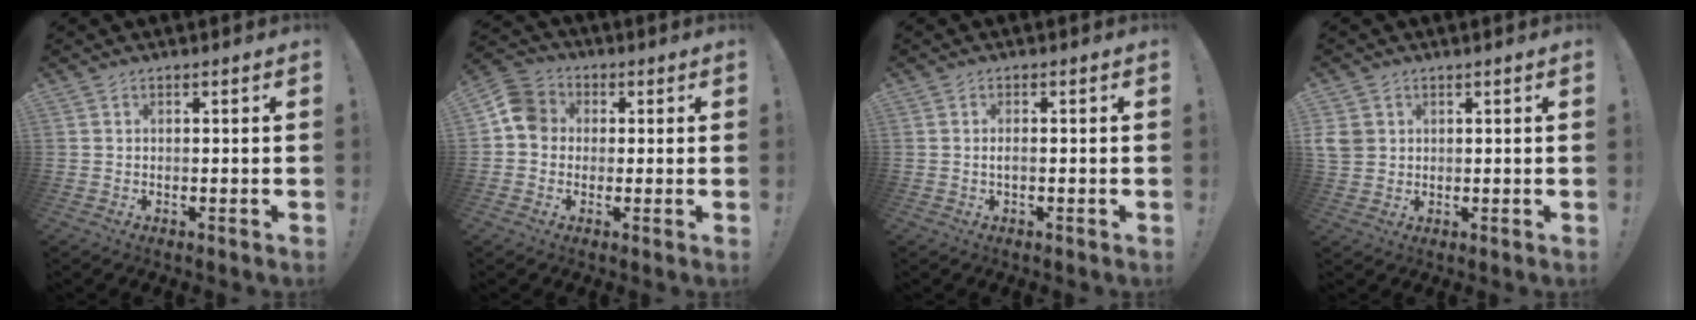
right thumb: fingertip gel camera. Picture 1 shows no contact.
{"total": 8.0, "force": [0.5, 7.3, 3.4], "torque": [-0.045, 0.015, 0.013]}
{"total": 1.6, "force": [-0.3, 0.4, 1.6], "torque": [-0.028, 0.005, -0.005]}
{"total": 5.0, "force": [1.7, 4.0, 2.4], "torque": [-0.056, -0.003, 0.035]}